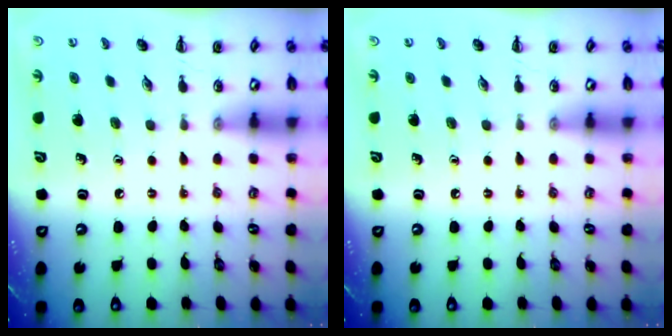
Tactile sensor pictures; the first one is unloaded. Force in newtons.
{"total": 0.0}